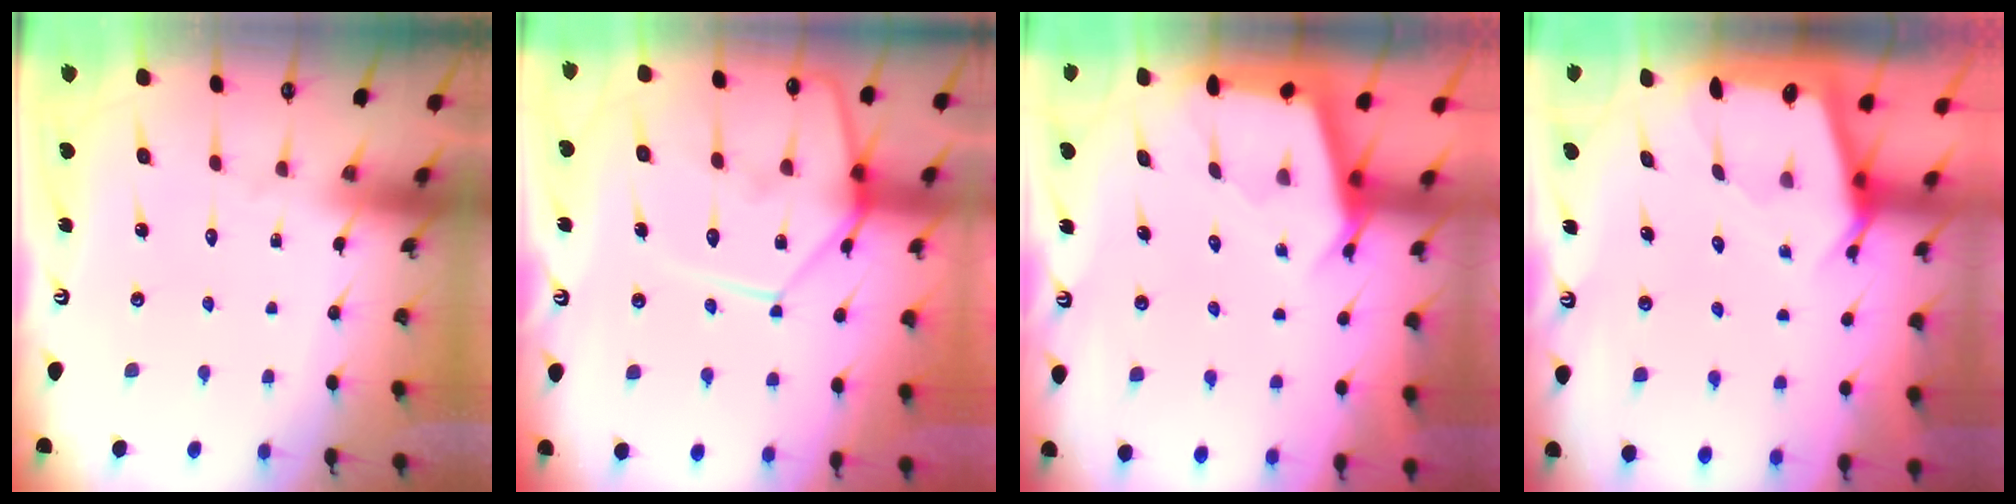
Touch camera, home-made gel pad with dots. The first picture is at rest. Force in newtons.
{"total": 15.1, "press": 15.0, "slide": 1.3}
{"total": 2.8, "press": 2.8, "slide": 0.2}
{"total": 2.4, "press": 2.4, "slide": 0.2}